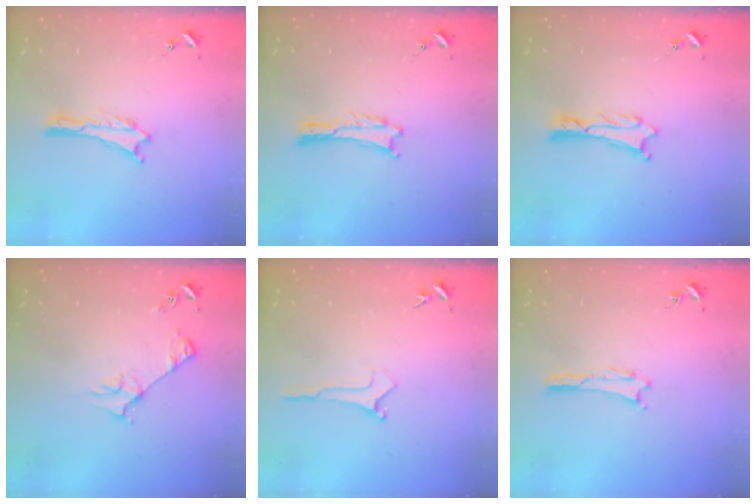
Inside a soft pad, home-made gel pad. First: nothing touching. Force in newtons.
{"total": 0.0}
{"total": 1.2, "press": 1.2, "slide": 0.0}
{"total": 3.8, "press": 3.7, "slide": 0.4}
{"total": 0.0}
{"total": 0.0}